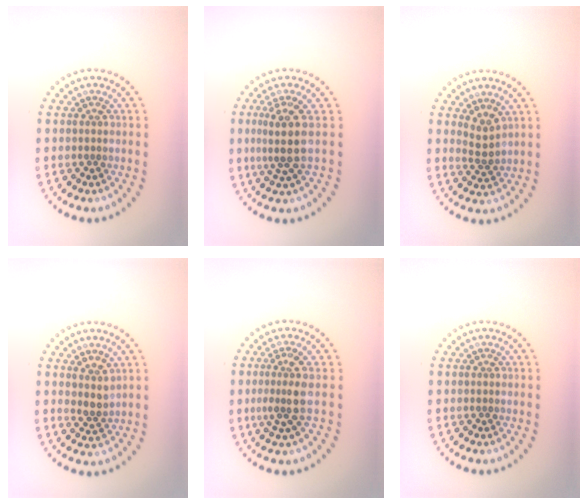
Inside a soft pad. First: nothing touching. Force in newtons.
{"total": 3.2, "press": 2.6, "slide": 2.0}
{"total": 1.8, "press": 1.4, "slide": 1.1}
{"total": 2.0, "press": 1.6, "slide": 1.3}
{"total": 2.8, "press": 2.2, "slide": 1.7}
{"total": 0.0}